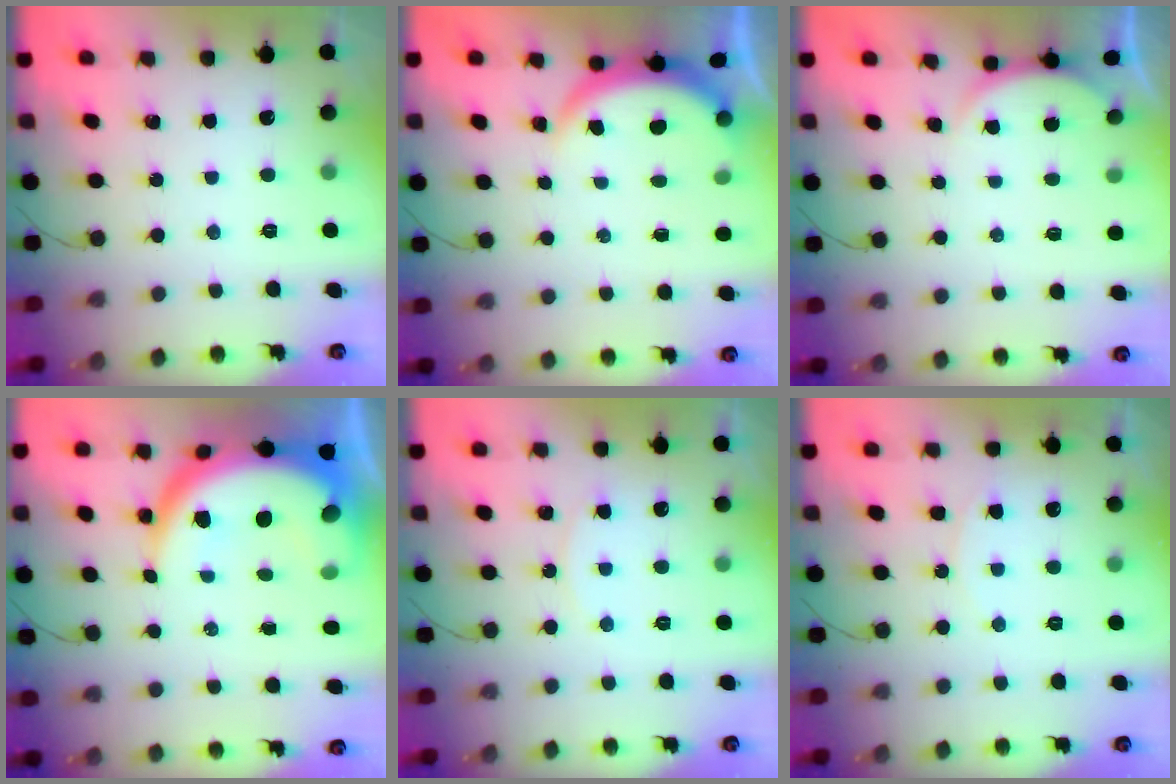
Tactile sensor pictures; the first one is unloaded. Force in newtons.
{"total": 3.9, "press": 3.9, "slide": 0.2}
{"total": 2.2, "press": 2.1, "slide": 0.5}
{"total": 14.2, "press": 14.2, "slide": 1.3}
{"total": 3.8, "press": 3.7, "slide": 0.6}
{"total": 5.2, "press": 5.1, "slide": 0.6}